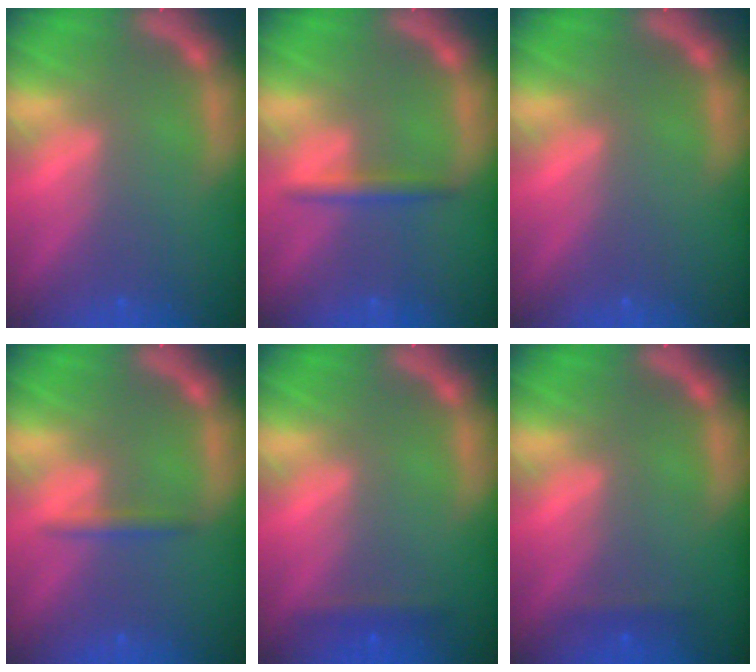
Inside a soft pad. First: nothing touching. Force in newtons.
{"total": 1.9}
{"total": 0.0}
{"total": 1.4}
{"total": 1.4}
{"total": 0.9}